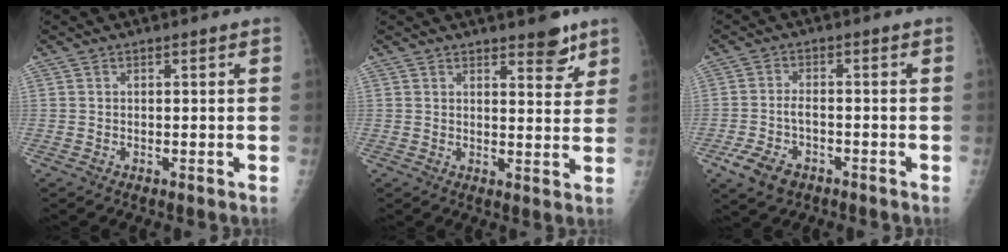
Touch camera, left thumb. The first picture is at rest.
{"total": 5.6, "force": [3.9, 2.1, 3.4], "torque": [-0.024, -0.026, 0.050]}
{"total": 6.5, "force": [-3.4, 3.7, 4.1], "torque": [-0.088, 0.012, -0.059]}